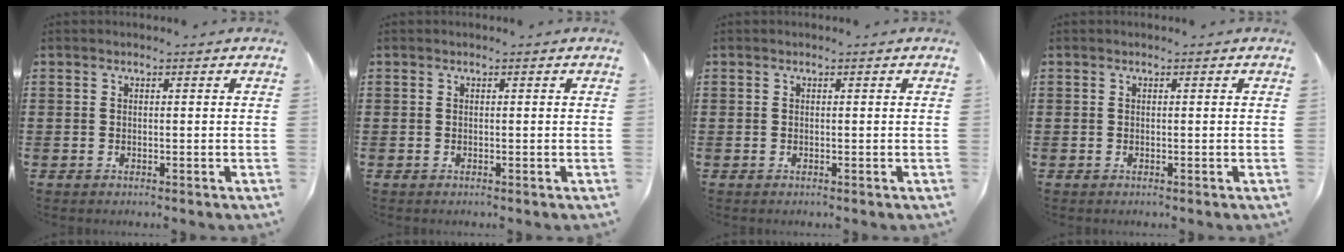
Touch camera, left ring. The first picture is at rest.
{"total": 0.0}
{"total": 0.0}
{"total": 0.0}